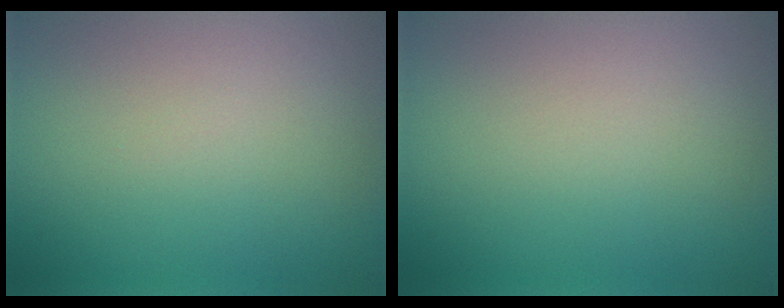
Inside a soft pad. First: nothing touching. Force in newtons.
{"total": 0.0}